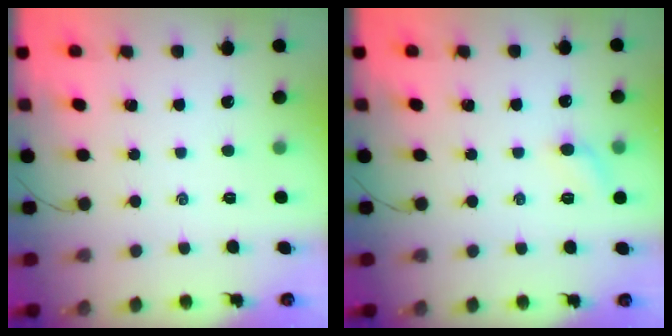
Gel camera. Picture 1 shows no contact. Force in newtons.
{"total": 6.1, "press": 5.8, "slide": 1.9}